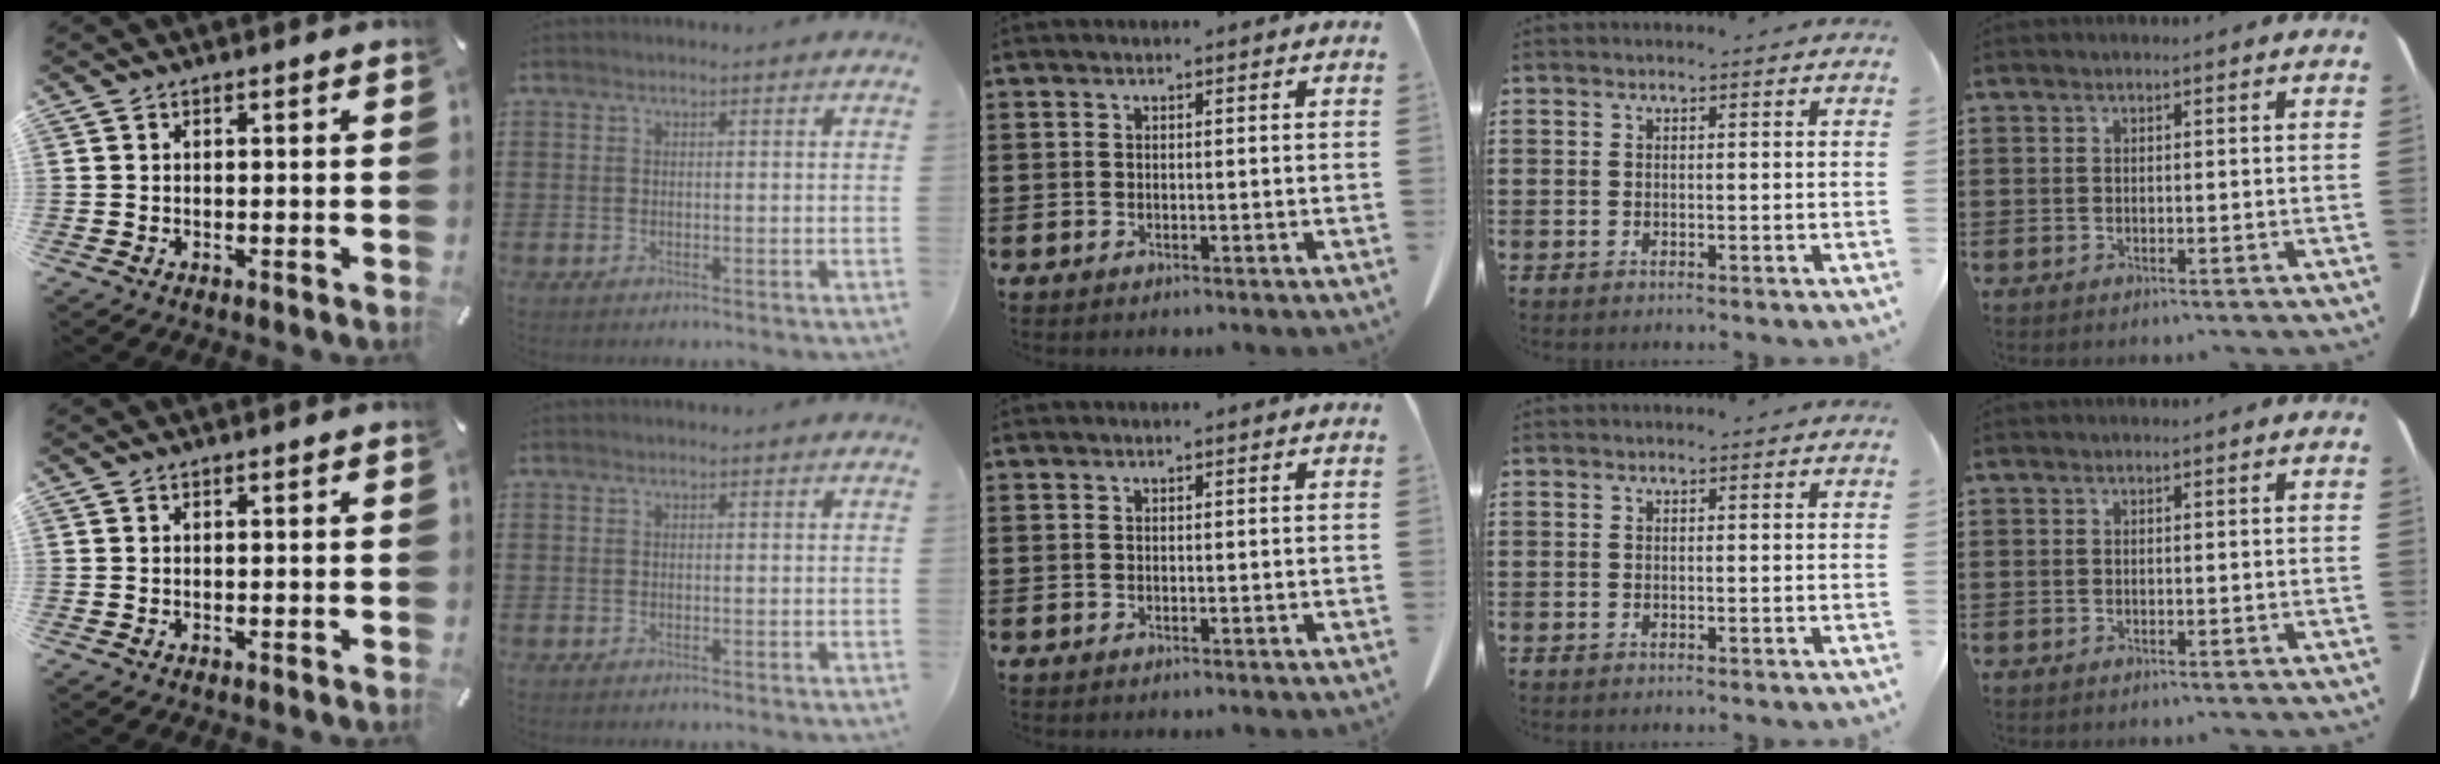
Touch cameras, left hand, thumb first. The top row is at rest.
{}